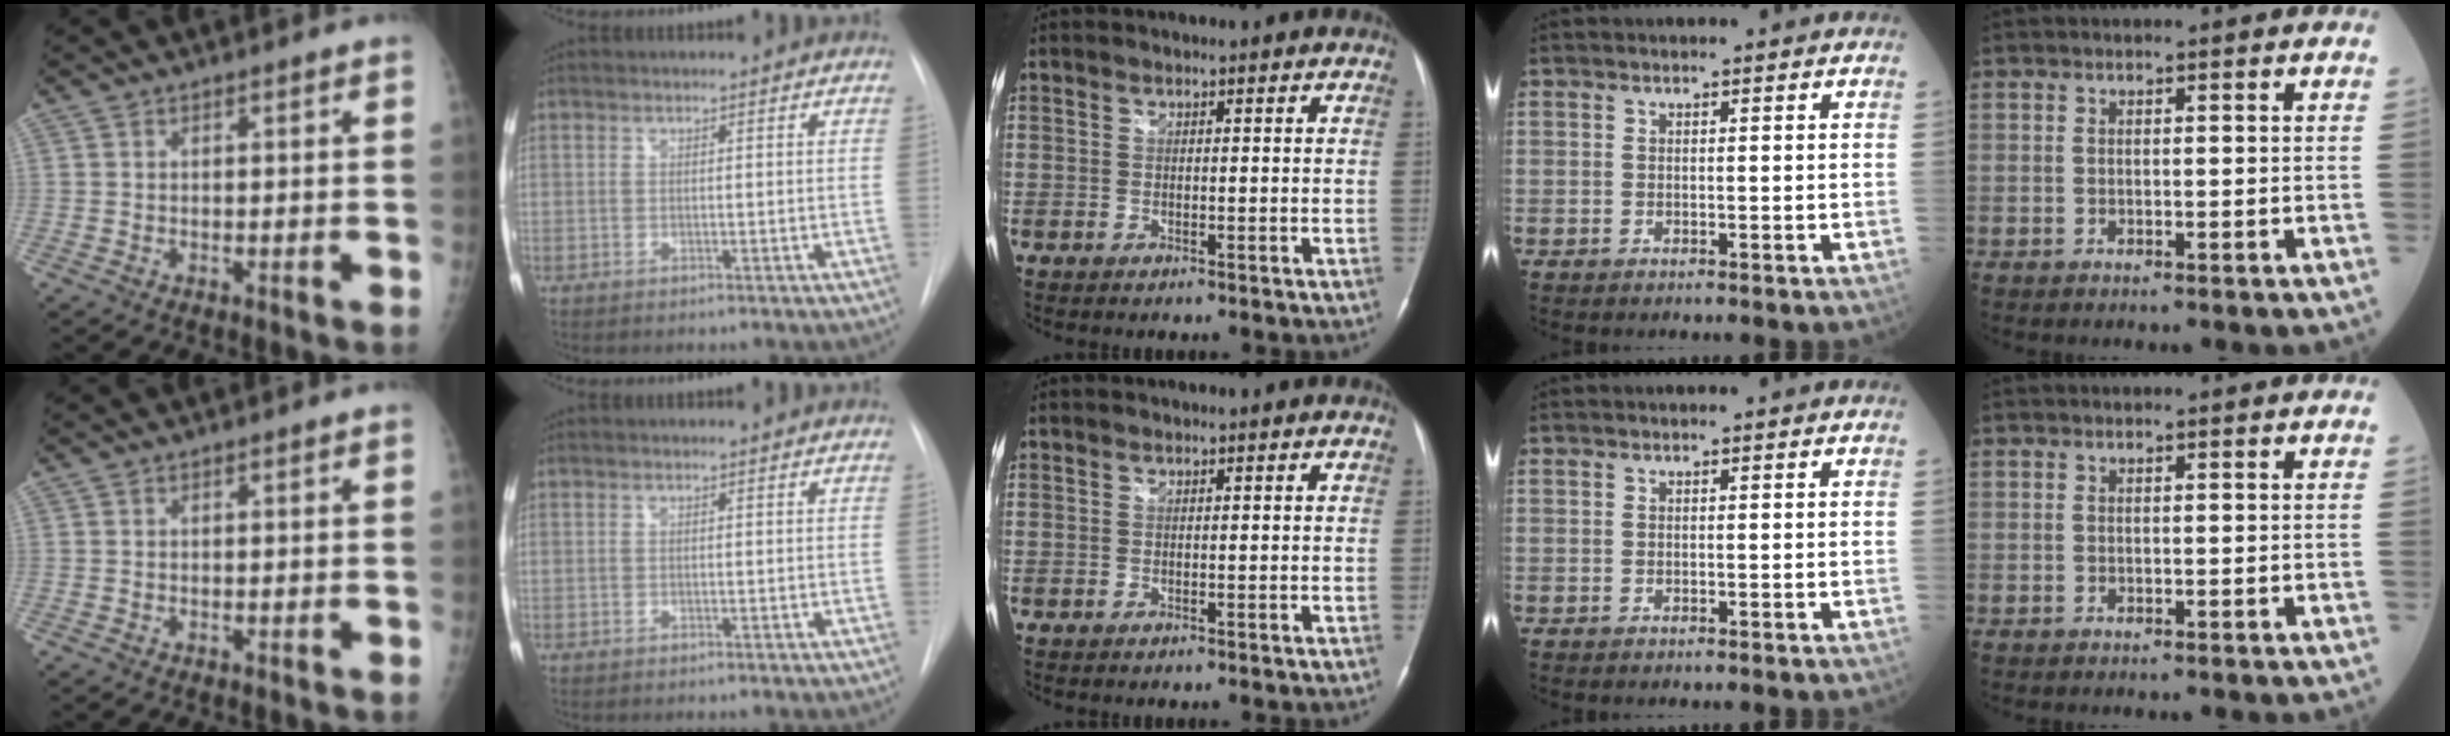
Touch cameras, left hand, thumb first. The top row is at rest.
{}